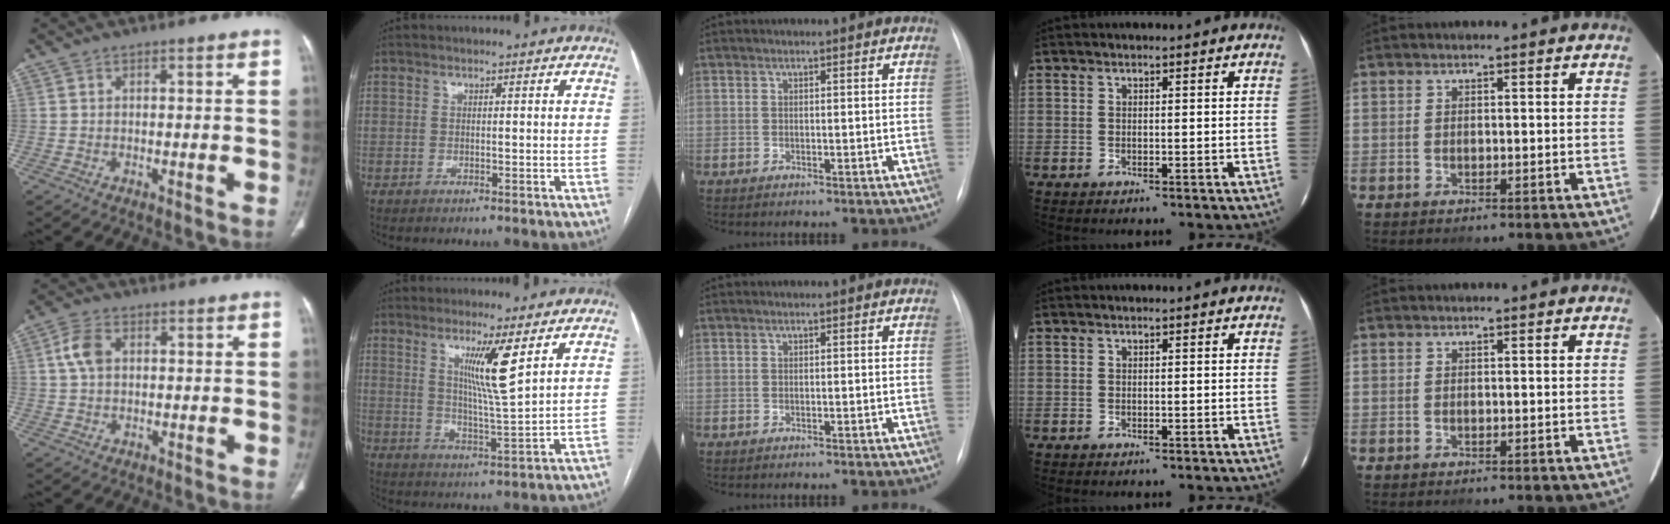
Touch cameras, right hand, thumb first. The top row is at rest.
{"thumb": {"total": 4.9, "force": [0.9, 3.3, 3.5], "torque": [-0.073, 0.009, 0.016]}, "index": {"total": 7.8, "force": [3.7, -0.9, 6.8], "torque": [-0.119, -0.019, 0.067]}}